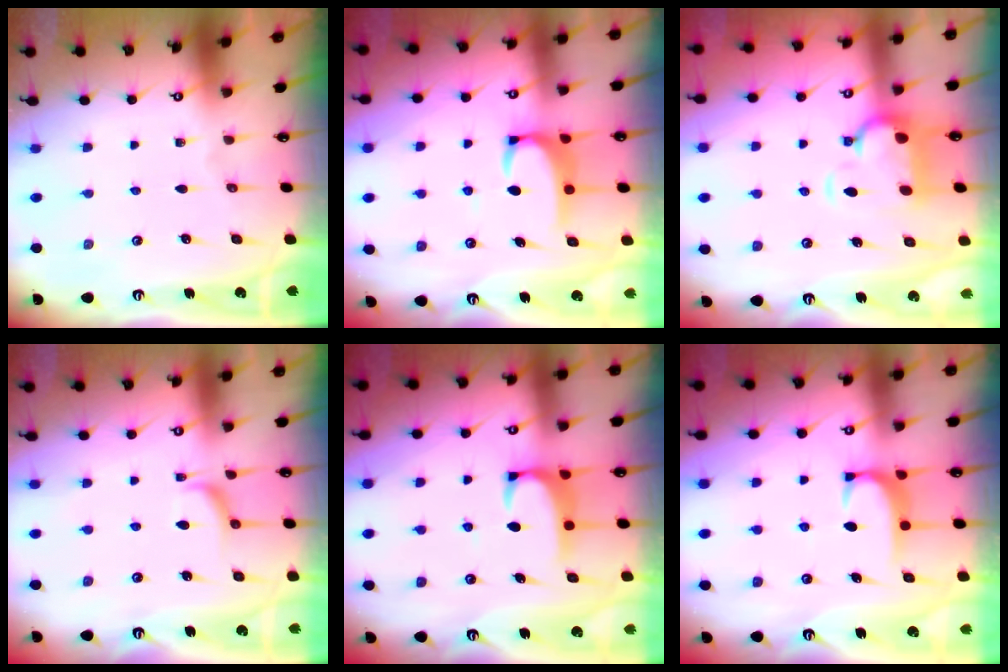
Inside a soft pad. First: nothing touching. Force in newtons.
{"total": 3.9, "press": 3.9, "slide": 0.3}
{"total": 2.8, "press": 2.5, "slide": 1.4}
{"total": 2.2, "press": 2.1, "slide": 0.7}
{"total": 2.0, "press": 2.0, "slide": 0.3}
{"total": 1.8, "press": 1.8, "slide": 0.4}